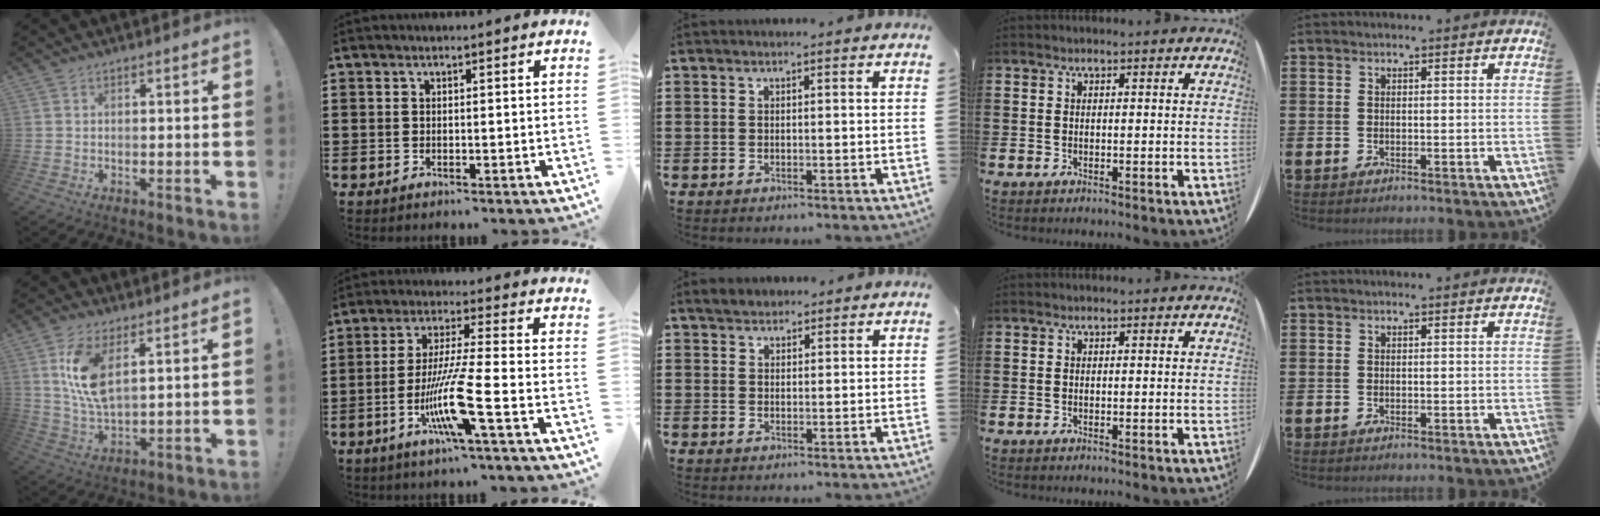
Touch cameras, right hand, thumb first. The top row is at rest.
{"thumb": {"total": 11.4, "force": [5.0, 5.0, 9.0], "torque": [-0.176, -0.026, 0.088]}, "index": {"total": 10.5, "force": [-4.1, 0.3, 9.7], "torque": [-0.200, -0.015, -0.084]}, "middle": {"total": 2.1, "force": [2.0, 0.5, -0.1], "torque": [-0.004, 0.006, 0.040]}}